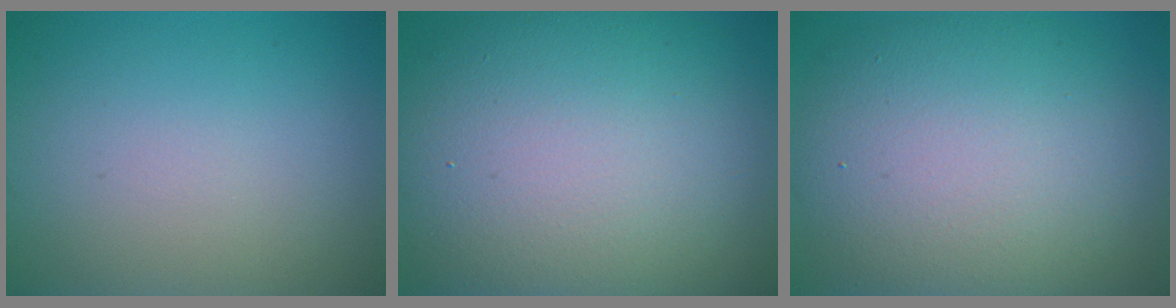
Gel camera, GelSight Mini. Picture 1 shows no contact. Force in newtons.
{"total": 15.3, "press": 15.3, "slide": 1.2}
{"total": 11.8, "press": 11.8, "slide": 0.8}